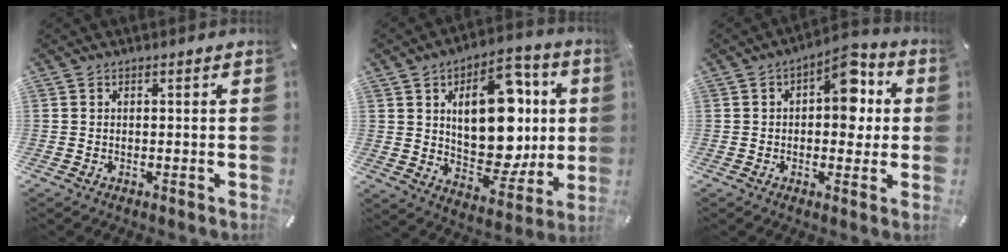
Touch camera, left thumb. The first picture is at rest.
{"total": 19.7, "force": [4.2, 12.4, 14.7], "torque": [-0.207, -0.020, 0.075]}
{"total": 10.4, "force": [2.4, 6.2, 8.1], "torque": [-0.089, -0.011, 0.034]}